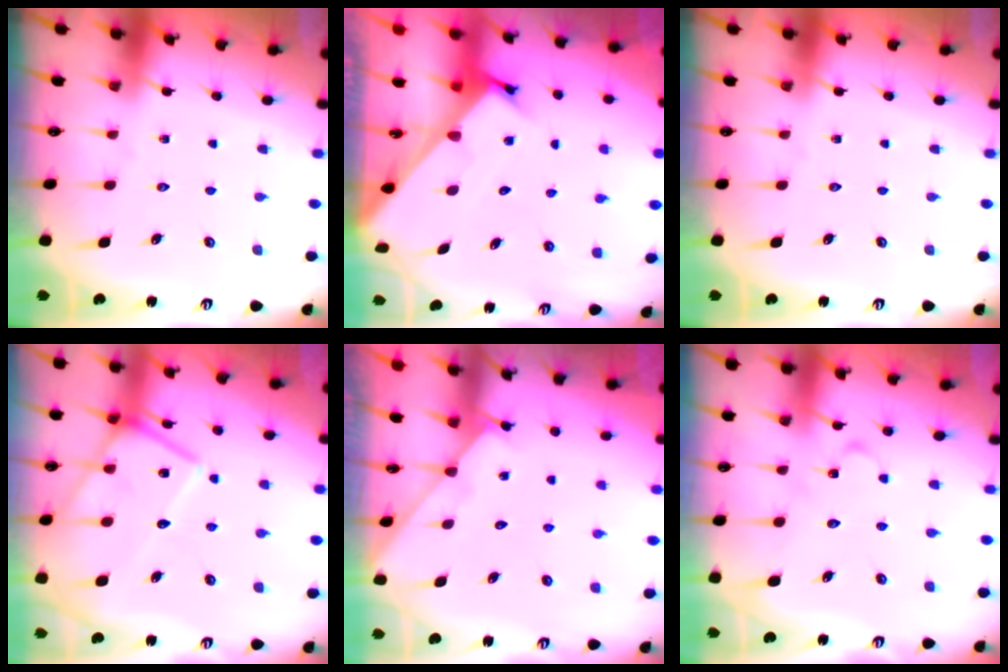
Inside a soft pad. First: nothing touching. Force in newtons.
{"total": 2.5, "press": 2.5, "slide": 0.2}
{"total": 0.0}
{"total": 15.5, "press": 15.5, "slide": 1.1}
{"total": 2.3, "press": 2.3, "slide": 0.4}
{"total": 4.4, "press": 4.4, "slide": 0.5}